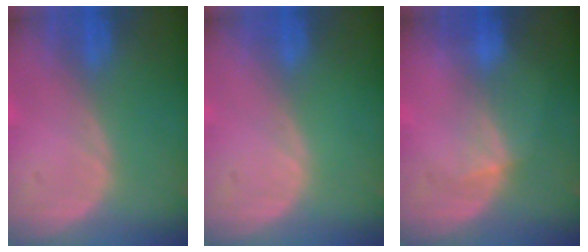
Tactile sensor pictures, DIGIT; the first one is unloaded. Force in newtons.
{"total": 0.0}
{"total": 2.7, "press": 2.4, "slide": 1.2}